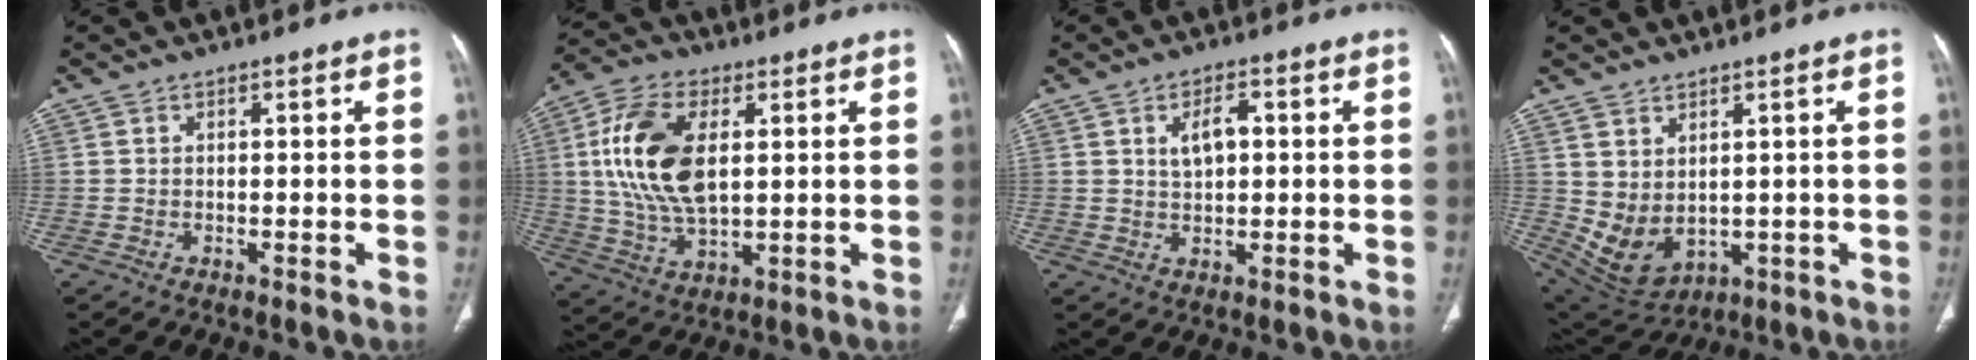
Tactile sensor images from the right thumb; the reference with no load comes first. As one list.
[{"total": 15.9, "force": [2.9, 8.5, 13.2], "torque": [-0.264, -0.001, 0.059]}, {"total": 4.8, "force": [1.1, 2.5, 3.9], "torque": [-0.061, 0.002, 0.022]}, {"total": 8.2, "force": [1.0, 5.4, 6.1], "torque": [-0.101, -0.011, 0.052]}]